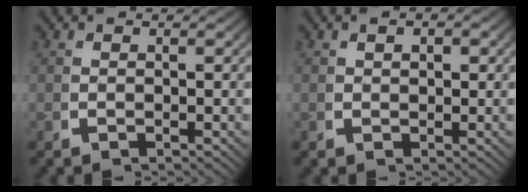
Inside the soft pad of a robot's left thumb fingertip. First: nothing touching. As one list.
[{"total": 1.4, "force": [0.5, 1.0, 0.8], "torque": [-0.013, -0.004, 0.013]}]